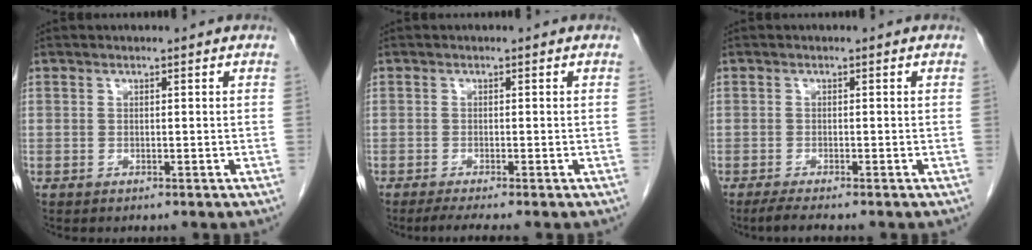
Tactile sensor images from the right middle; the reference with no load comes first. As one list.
[{"total": 2.9, "force": [-2.4, -0.4, 1.7], "torque": [-0.030, -0.008, -0.043]}, {"total": 2.6, "force": [-2.2, -0.2, 1.5], "torque": [-0.032, -0.007, -0.039]}]